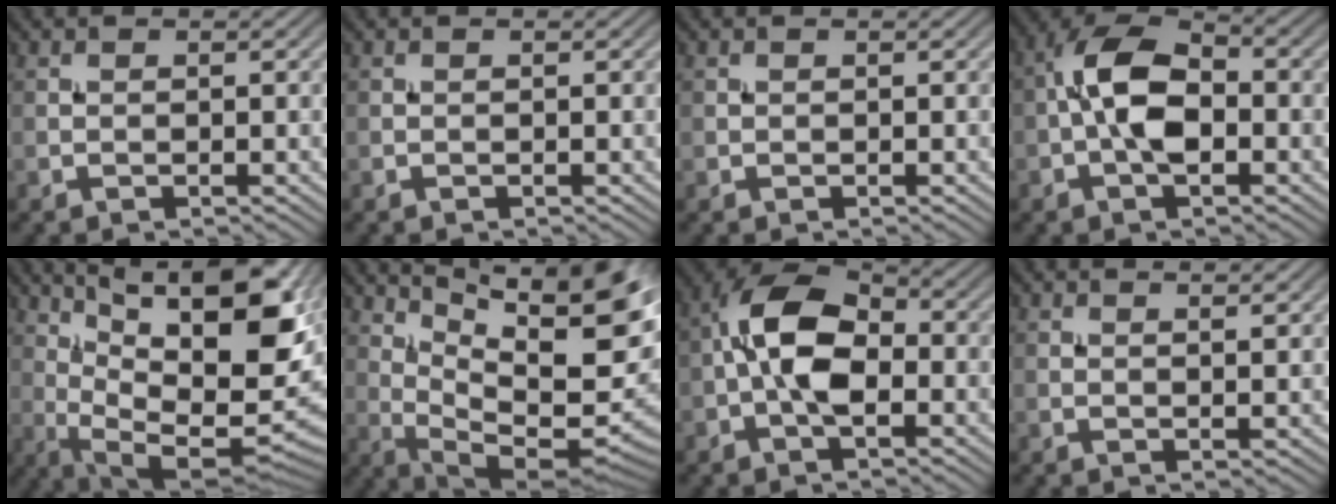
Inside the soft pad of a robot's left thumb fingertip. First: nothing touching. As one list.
[{"total": 0.0}, {"total": 0.7, "force": [0.3, 0.6, 0.0], "torque": [0.001, -0.003, 0.007]}, {"total": 8.6, "force": [-1.1, 4.5, 7.3], "torque": [-0.142, 0.017, -0.033]}, {"total": 17.4, "force": [6.4, 6.1, 15.0], "torque": [-0.233, 0.005, 0.117]}, {"total": 15.8, "force": [5.2, 5.6, 13.8], "torque": [-0.217, 0.005, 0.107]}, {"total": 9.2, "force": [-1.1, 4.9, 7.7], "torque": [-0.147, 0.019, -0.034]}, {"total": 2.0, "force": [1.5, 0.3, 1.4], "torque": [-0.021, -0.004, 0.026]}]